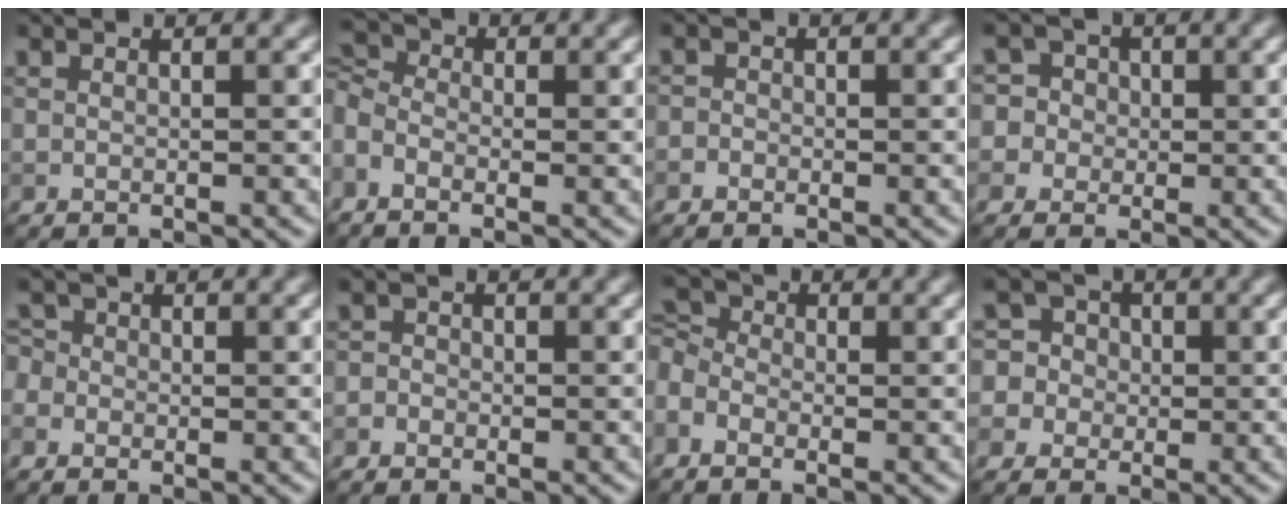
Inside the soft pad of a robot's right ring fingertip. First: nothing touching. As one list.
[{"total": 3.5, "force": [-1.0, 2.4, 2.3], "torque": [-0.056, 0.008, -0.028]}, {"total": 0.9, "force": [-0.5, 0.7, 0.2], "torque": [0.003, -0.003, -0.015]}, {"total": 5.5, "force": [0.7, 5.2, 1.4], "torque": [-0.011, 0.042, -0.015]}, {"total": 1.8, "force": [-0.1, 1.6, 0.7], "torque": [-0.008, 0.008, -0.017]}, {"total": 1.2, "force": [-0.5, 1.0, 0.3], "torque": [0.005, 0.004, -0.017]}, {"total": 4.5, "force": [-1.6, 3.1, 2.8], "torque": [-0.072, 0.007, -0.032]}, {"total": 6.2, "force": [0.1, 6.0, 1.5], "torque": [-0.022, 0.039, -0.026]}]